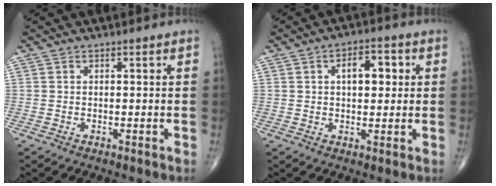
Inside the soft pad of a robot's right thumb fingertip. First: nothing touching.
{"total": 6.7, "force": [1.5, 3.7, 5.4], "torque": [-0.059, 0.007, 0.020]}